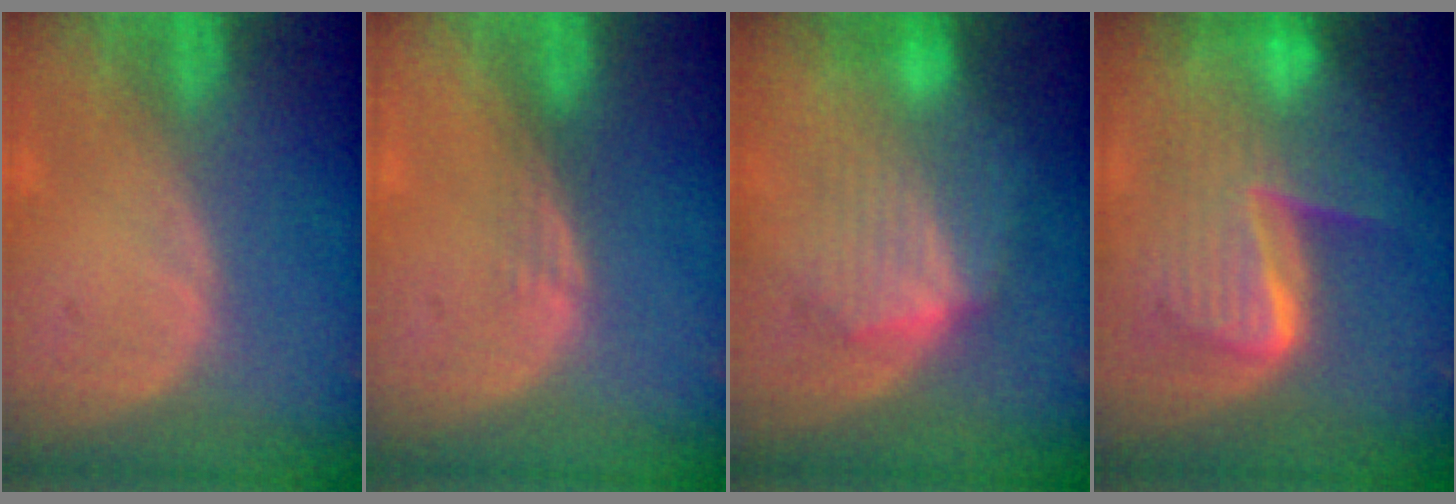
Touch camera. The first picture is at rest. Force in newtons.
{"total": 1.5, "press": 1.2, "slide": 0.9}
{"total": 8.0, "press": 8.0, "slide": 0.3}
{"total": 10.4, "press": 10.4, "slide": 0.9}